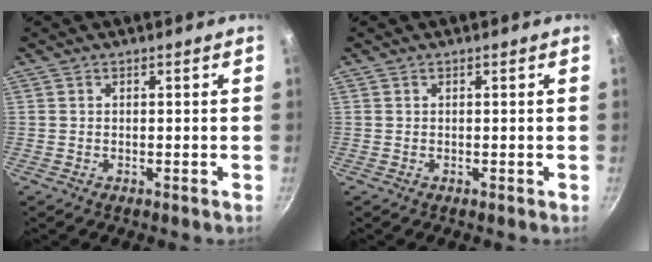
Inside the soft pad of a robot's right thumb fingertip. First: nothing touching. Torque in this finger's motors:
{"motor_torque": [0.00, 0.00, 0.00, 0.00, 0.00]}